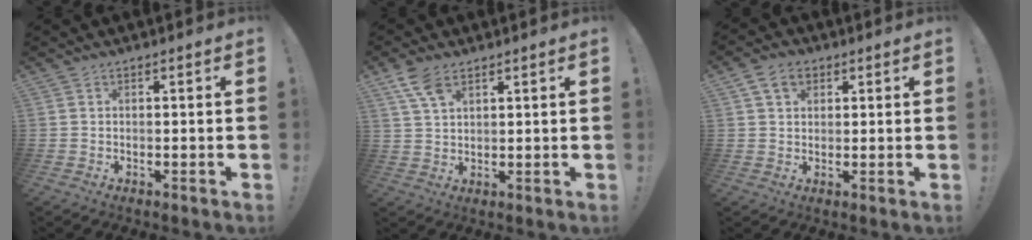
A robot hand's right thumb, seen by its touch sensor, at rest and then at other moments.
{"total": 6.7, "force": [4.2, 3.2, 4.2], "torque": [-0.080, -0.014, 0.079]}
{"total": 6.2, "force": [2.7, 4.5, 3.3], "torque": [-0.054, 0.000, 0.052]}